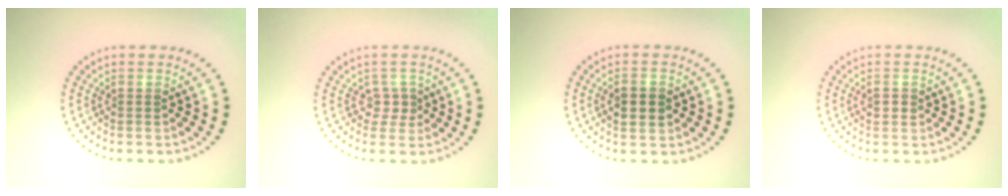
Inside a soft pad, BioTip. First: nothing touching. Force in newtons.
{"total": 1.5, "press": 1.2, "slide": 0.9}
{"total": 2.3, "press": 2.3, "slide": 0.1}
{"total": 1.1, "press": 1.0, "slide": 0.3}